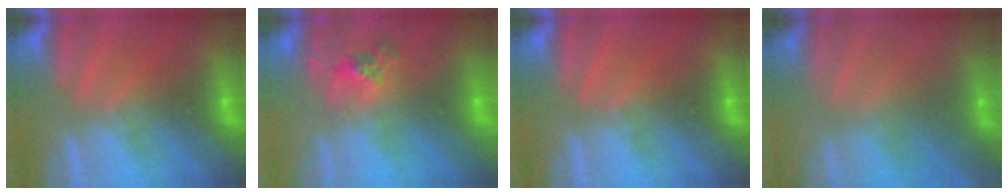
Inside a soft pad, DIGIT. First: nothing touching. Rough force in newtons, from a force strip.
{"total": 2.4}
{"total": 0.0}
{"total": 1.8}